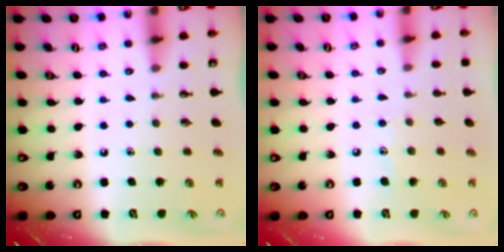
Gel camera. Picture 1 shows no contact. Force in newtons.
{"total": 5.1, "press": 5.1, "slide": 0.5}